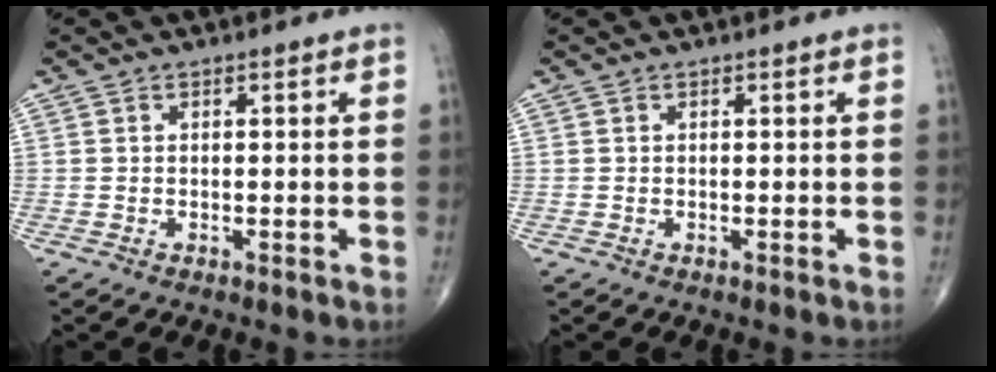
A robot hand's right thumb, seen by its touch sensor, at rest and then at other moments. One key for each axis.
{"total": 0.0}